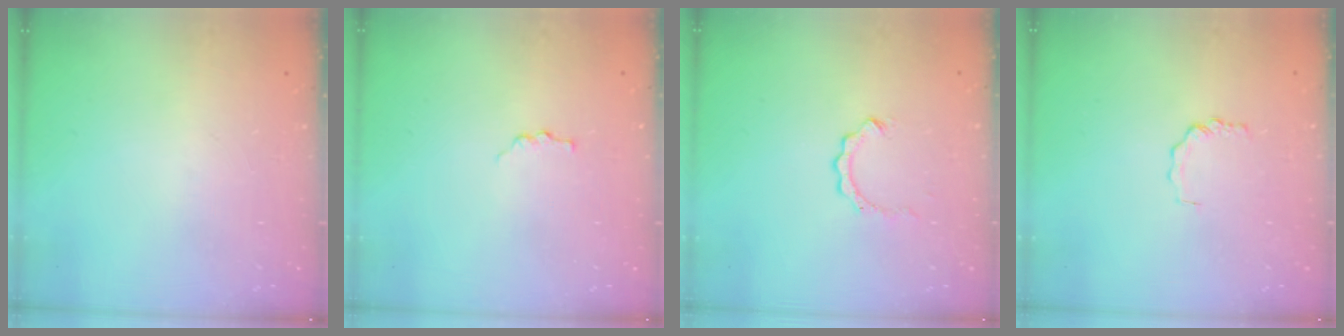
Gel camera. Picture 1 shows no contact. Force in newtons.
{"total": 2.9, "press": 2.9, "slide": 0.3}
{"total": 2.7, "press": 2.7, "slide": 0.3}
{"total": 1.8, "press": 1.8, "slide": 0.3}